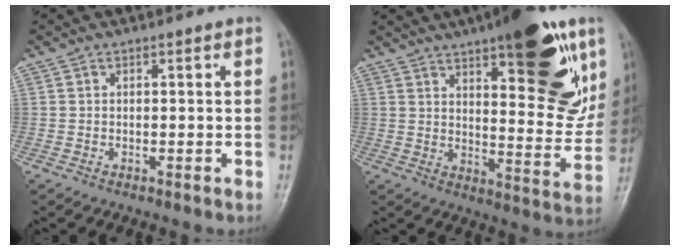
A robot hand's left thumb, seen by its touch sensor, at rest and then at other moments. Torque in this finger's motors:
{"motor_torque": [1.74, 1.49, 2.04, -0.71, 0.35]}